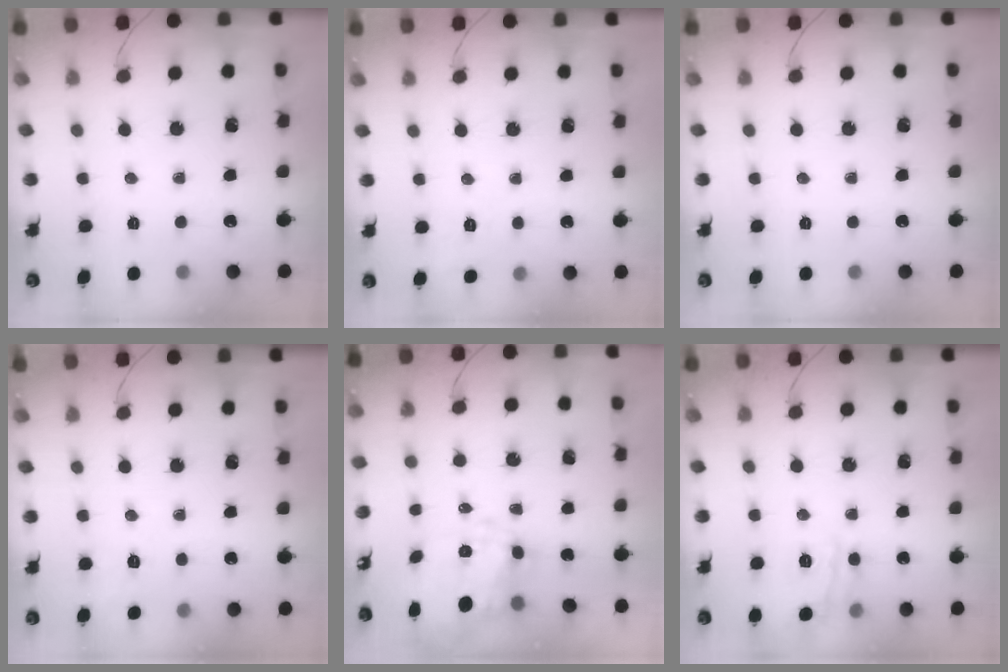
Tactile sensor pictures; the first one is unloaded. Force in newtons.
{"total": 7.4, "press": 7.1, "slide": 2.1}
{"total": 0.0}
{"total": 1.7, "press": 0.1, "slide": 1.7}
{"total": 4.6, "press": 4.0, "slide": 2.3}
{"total": 10.0, "press": 10.0, "slide": 0.6}